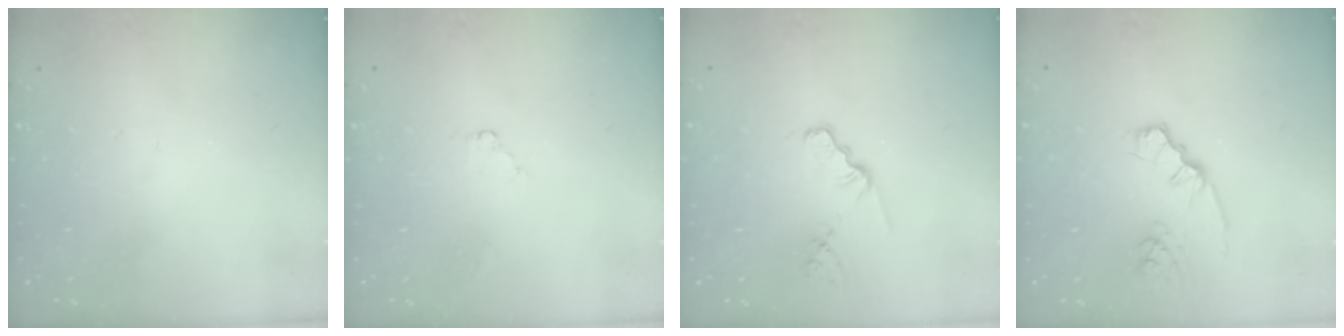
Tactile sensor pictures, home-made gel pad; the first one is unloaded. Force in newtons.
{"total": 2.4, "press": 2.4, "slide": 0.4}
{"total": 1.8, "press": 1.8, "slide": 0.2}
{"total": 2.8, "press": 2.7, "slide": 0.6}